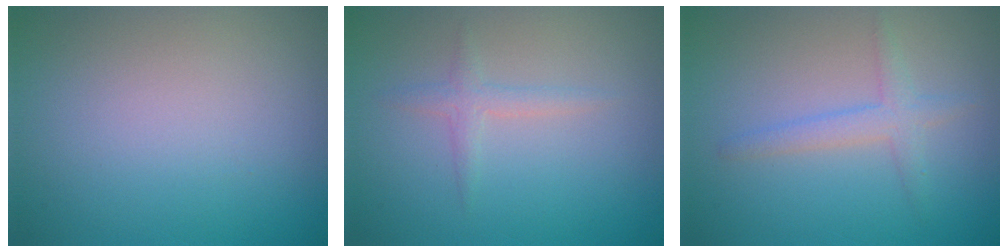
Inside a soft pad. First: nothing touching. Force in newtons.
{"total": 1.5, "press": 1.5, "slide": 0.1}
{"total": 2.2, "press": 2.2, "slide": 0.0}